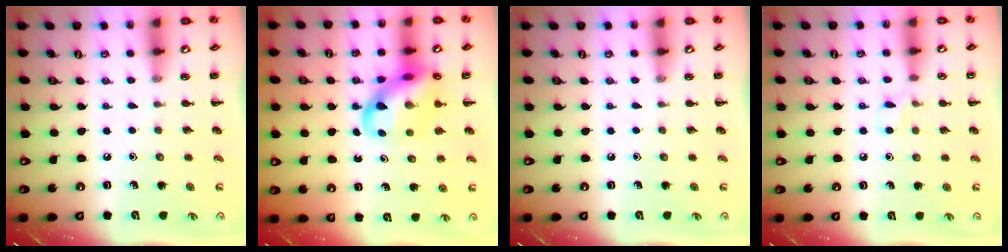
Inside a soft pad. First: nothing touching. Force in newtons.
{"total": 14.6, "press": 14.2, "slide": 3.4}
{"total": 0.0}
{"total": 3.6, "press": 3.4, "slide": 1.2}